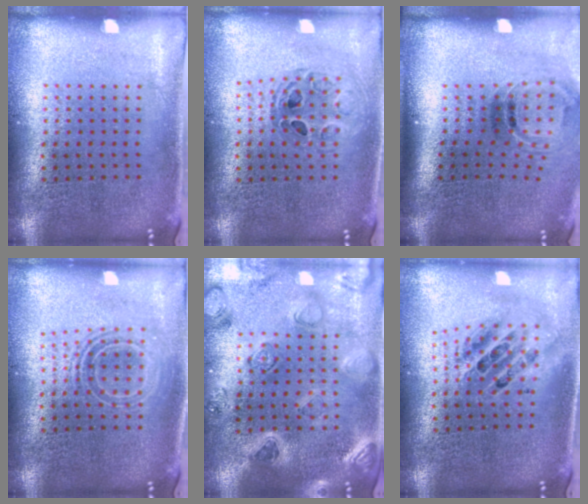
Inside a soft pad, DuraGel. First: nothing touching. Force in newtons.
{"total": 0.9, "press": 0.9, "slide": 0.2}
{"total": 1.5, "press": 1.0, "slide": 1.1}
{"total": 1.8, "press": 1.4, "slide": 1.2}
{"total": 2.3, "press": 2.2, "slide": 0.3}
{"total": 2.0, "press": 1.5, "slide": 1.3}